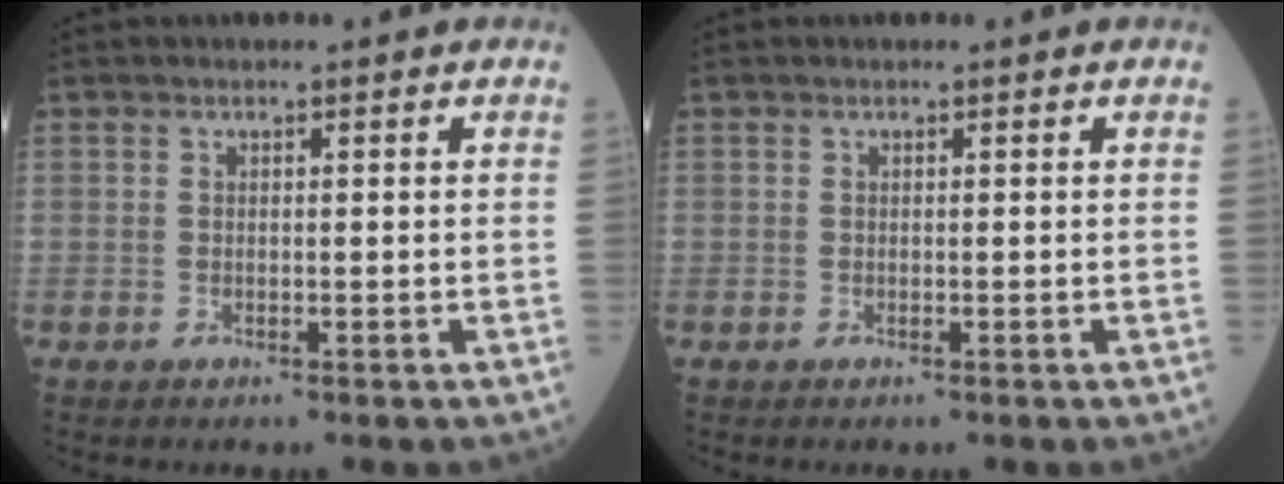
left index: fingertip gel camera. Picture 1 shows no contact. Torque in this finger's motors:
{"motor_torque": [0.11, 0.15, -0.02, 0.00]}